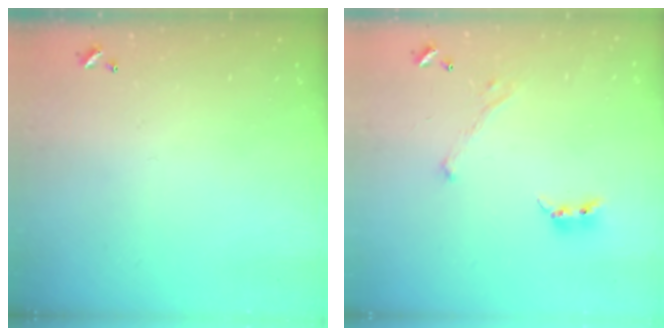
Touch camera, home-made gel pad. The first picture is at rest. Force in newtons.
{"total": 1.8, "press": 1.6, "slide": 0.9}